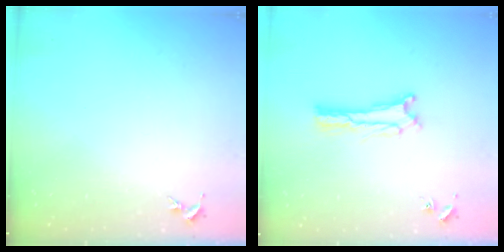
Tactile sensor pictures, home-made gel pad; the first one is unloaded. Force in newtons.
{"total": 0.6, "press": 0.5, "slide": 0.2}